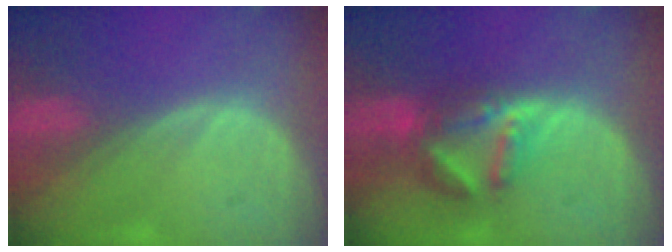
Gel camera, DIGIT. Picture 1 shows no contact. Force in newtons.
{"total": 7.1, "press": 6.2, "slide": 3.6}